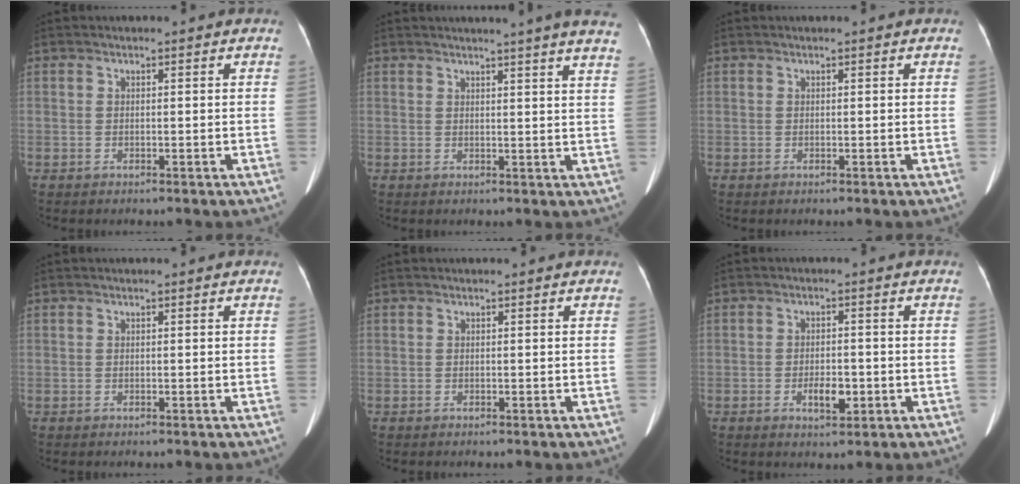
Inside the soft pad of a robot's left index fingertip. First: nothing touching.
{"total": 10.4, "force": [9.2, -1.2, 4.8], "torque": [-0.060, -0.033, 0.084]}
{"total": 0.0}
{"total": 0.0}
{"total": 0.0}
{"total": 3.8, "force": [-1.3, 1.8, 3.1], "torque": [-0.057, 0.001, -0.015]}